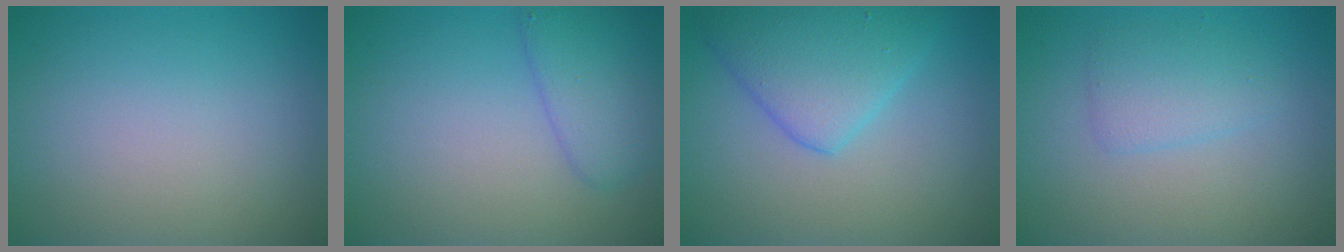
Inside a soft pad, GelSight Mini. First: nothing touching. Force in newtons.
{"total": 3.2, "press": 3.2, "slide": 0.1}
{"total": 5.0, "press": 5.0, "slide": 0.2}
{"total": 2.2, "press": 2.2, "slide": 0.0}